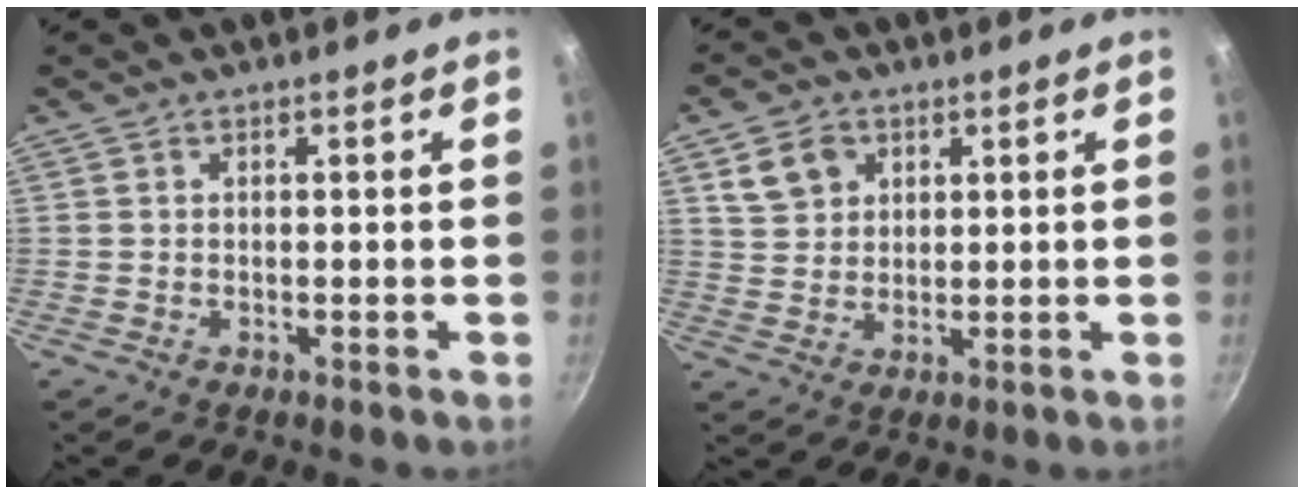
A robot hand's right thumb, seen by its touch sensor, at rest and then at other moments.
{"total": 6.3, "force": [2.7, 5.0, 2.7], "torque": [-0.028, -0.001, 0.051]}